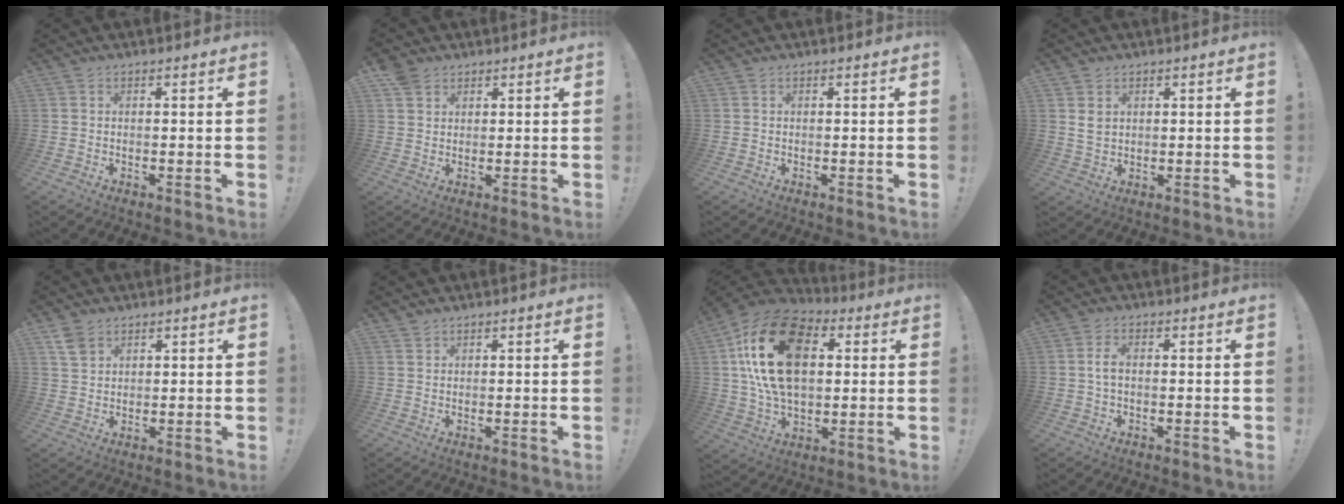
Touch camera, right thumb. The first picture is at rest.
{"total": 3.8, "force": [2.5, 2.6, 1.3], "torque": [-0.015, -0.009, 0.047]}
{"total": 0.0}
{"total": 3.5, "force": [1.3, 2.5, 2.1], "torque": [-0.033, -0.005, 0.021]}
{"total": 4.5, "force": [3.0, 2.7, 2.0], "torque": [-0.033, -0.012, 0.057]}
{"total": 1.0, "force": [1.0, 0.3, 0.2], "torque": [-0.007, 0.000, 0.019]}
{"total": 24.9, "force": [5.6, 15.5, 18.6], "torque": [-0.337, -0.009, 0.099]}
{"total": 2.8, "force": [0.1, 1.2, 2.6], "torque": [-0.052, 0.008, 0.003]}